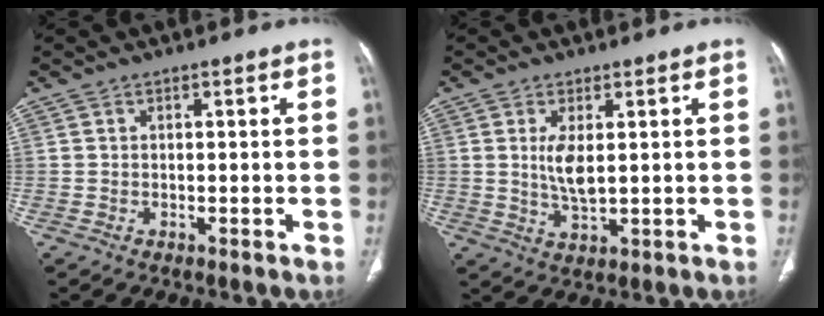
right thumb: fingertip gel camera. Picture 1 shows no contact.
{"total": 5.1, "force": [0.9, 2.0, 4.6], "torque": [-0.093, -0.015, 0.025]}